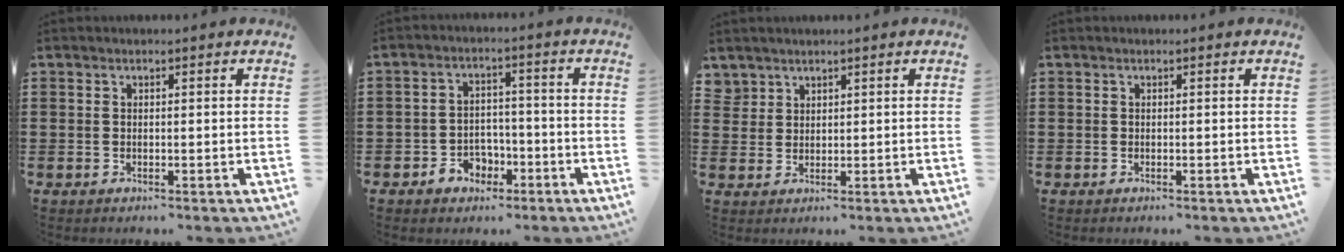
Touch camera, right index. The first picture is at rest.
{"total": 3.9, "force": [-2.4, 2.9, 1.1], "torque": [-0.025, 0.012, -0.048]}
{"total": 2.3, "force": [2.1, 1.0, -0.2], "torque": [-0.004, 0.001, 0.042]}
{"total": 0.0}